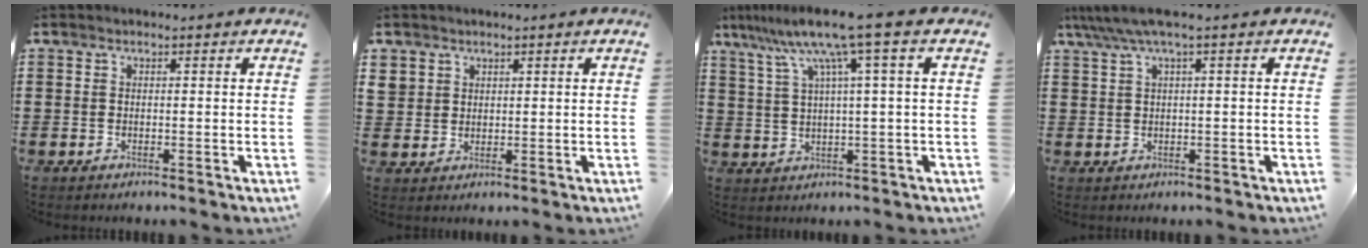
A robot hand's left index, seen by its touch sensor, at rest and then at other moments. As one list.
[{"total": 2.8, "force": [1.6, 2.3, 0.1], "torque": [-0.015, 0.008, 0.029]}, {"total": 9.6, "force": [4.8, -0.9, 8.3], "torque": [-0.177, -0.015, 0.076]}, {"total": 2.7, "force": [0.8, -0.1, 2.6], "torque": [-0.052, -0.003, 0.012]}]